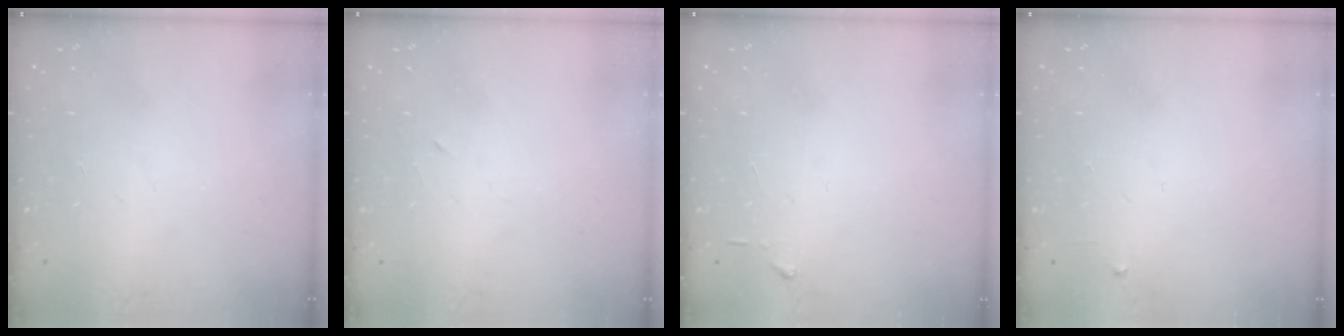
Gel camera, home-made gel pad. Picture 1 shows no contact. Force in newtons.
{"total": 2.7, "press": 2.5, "slide": 1.0}
{"total": 3.0, "press": 2.9, "slide": 0.4}
{"total": 2.4, "press": 2.3, "slide": 0.4}